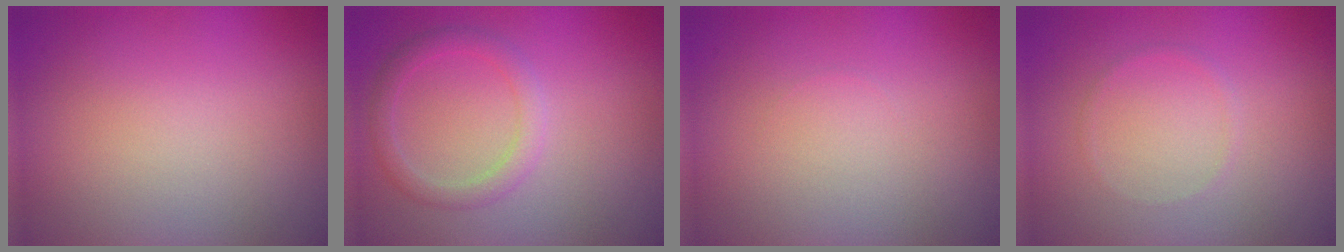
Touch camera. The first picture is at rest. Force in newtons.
{"total": 2.3, "press": 2.3, "slide": 0.0}
{"total": 0.0}
{"total": 0.6, "press": 0.6, "slide": 0.1}